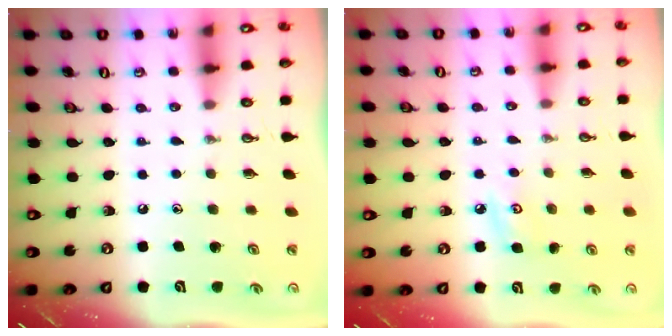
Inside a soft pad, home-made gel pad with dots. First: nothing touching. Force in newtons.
{"total": 5.6, "press": 5.6, "slide": 0.8}